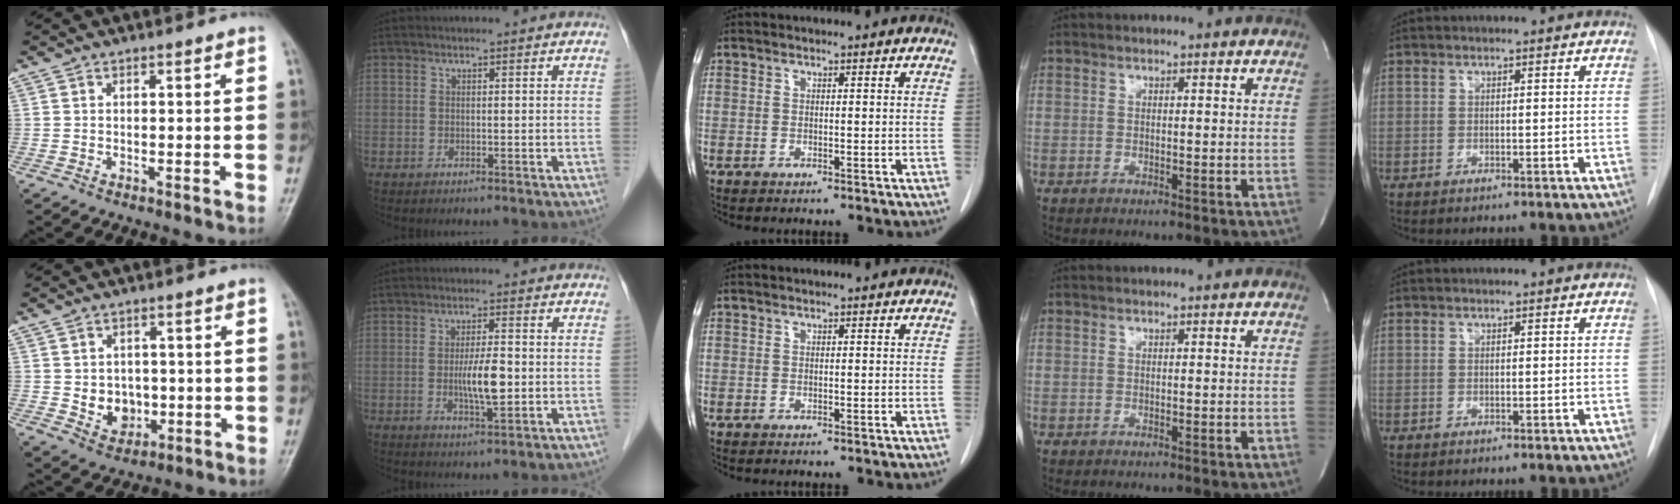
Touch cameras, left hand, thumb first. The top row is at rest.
{"thumb": {"total": 6.1, "force": [-0.4, 5.2, 3.3], "torque": [-0.019, 0.001, 0.005]}, "index": {"total": 5.2, "force": [-0.6, 0.9, 5.0], "torque": [-0.097, -0.006, -0.008]}}